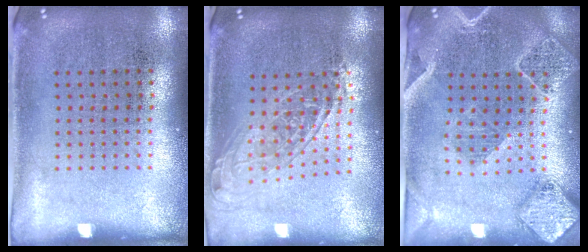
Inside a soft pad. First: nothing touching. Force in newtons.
{"total": 1.5, "press": 1.2, "slide": 0.9}
{"total": 2.4, "press": 2.1, "slide": 1.0}